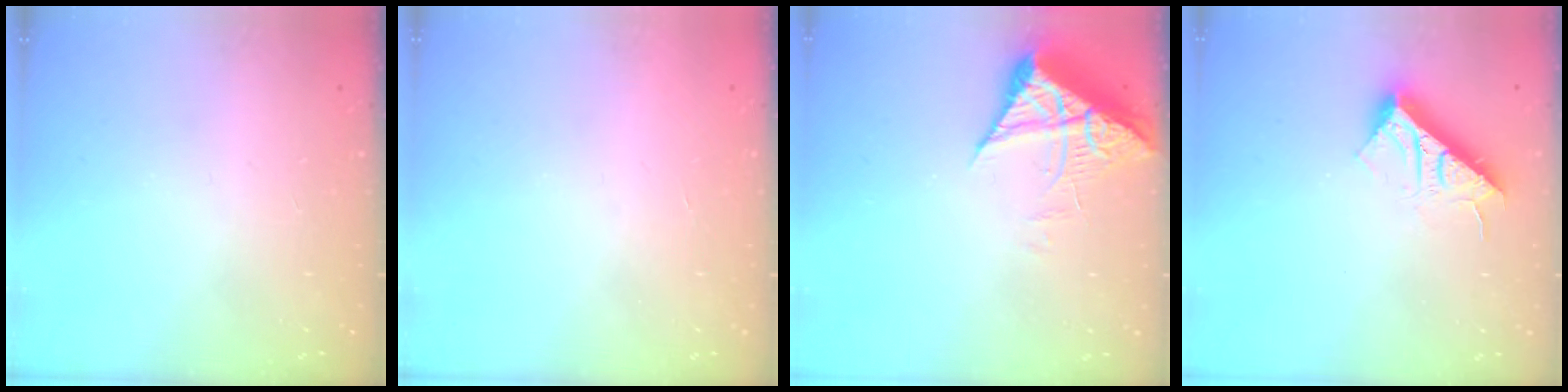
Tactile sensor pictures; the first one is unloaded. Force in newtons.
{"total": 1.6, "press": 1.5, "slide": 0.1}
{"total": 7.2, "press": 7.2, "slide": 0.8}
{"total": 14.2, "press": 14.1, "slide": 0.5}